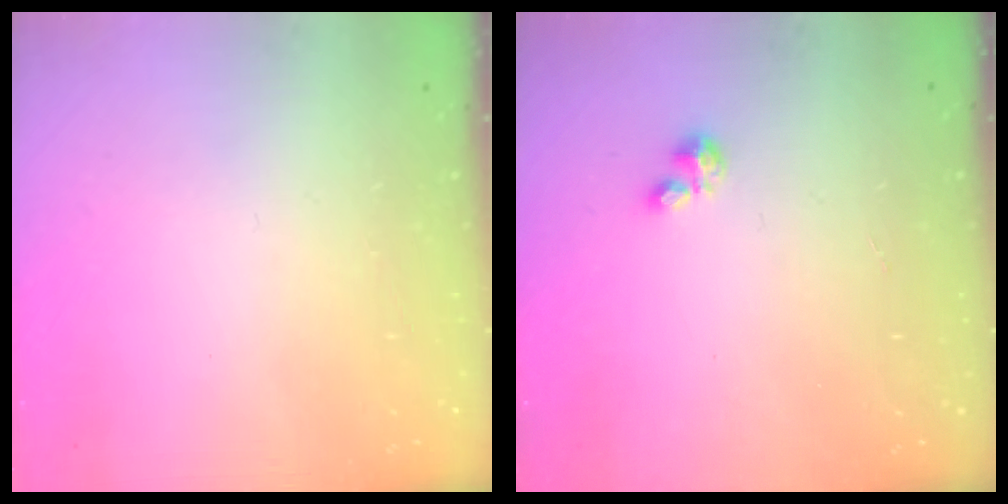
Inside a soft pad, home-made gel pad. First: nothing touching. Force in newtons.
{"total": 0.7, "press": 0.6, "slide": 0.2}